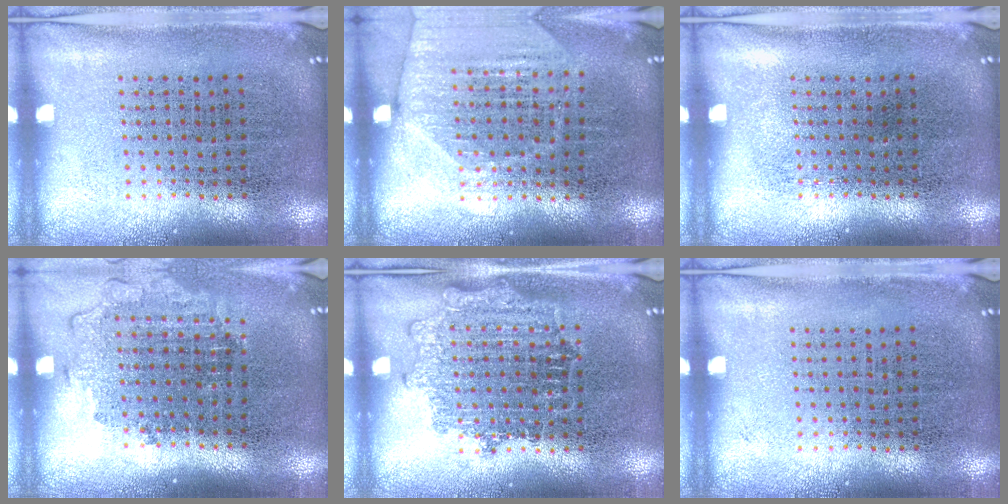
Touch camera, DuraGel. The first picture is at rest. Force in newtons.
{"total": 1.8, "press": 1.7, "slide": 0.5}
{"total": 0.0}
{"total": 1.1, "press": 1.0, "slide": 0.5}
{"total": 1.2, "press": 1.2, "slide": 0.2}
{"total": 0.0}